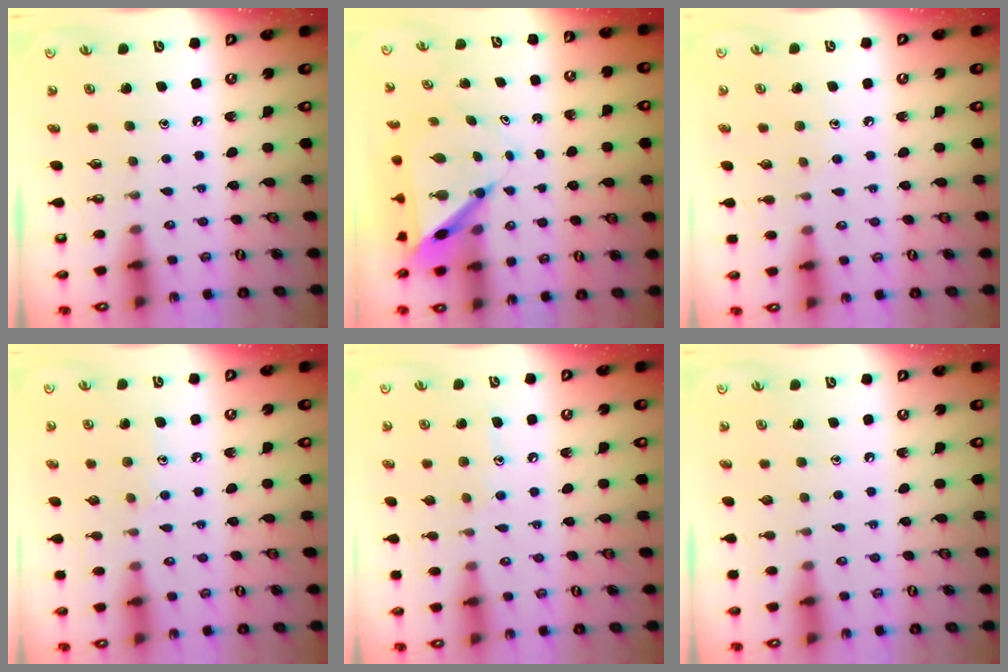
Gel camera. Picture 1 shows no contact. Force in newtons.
{"total": 6.7, "press": 6.7, "slide": 0.5}
{"total": 4.9, "press": 4.9, "slide": 0.6}
{"total": 6.5, "press": 6.5, "slide": 0.6}
{"total": 7.0, "press": 7.0, "slide": 0.1}
{"total": 0.0}